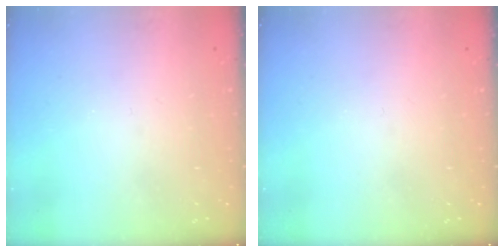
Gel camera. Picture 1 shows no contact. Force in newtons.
{"total": 0.0}